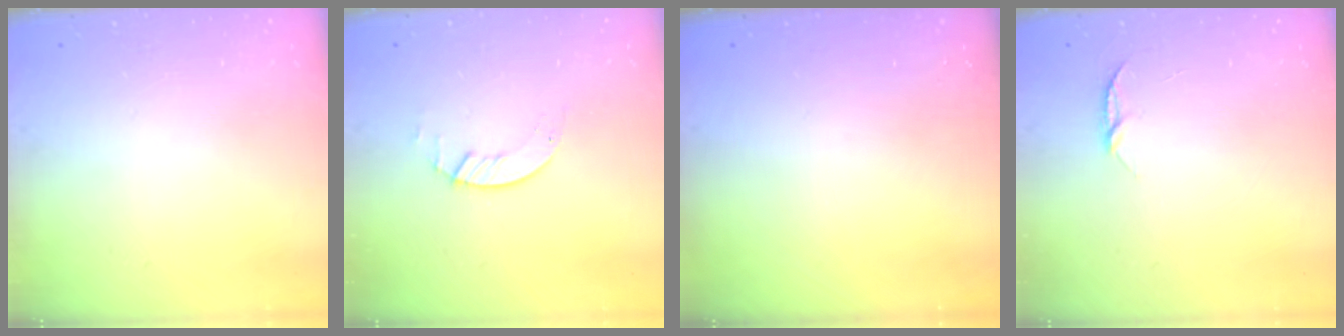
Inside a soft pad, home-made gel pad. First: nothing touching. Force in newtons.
{"total": 1.2, "press": 1.1, "slide": 0.2}
{"total": 0.0}
{"total": 4.0, "press": 4.0, "slide": 0.4}